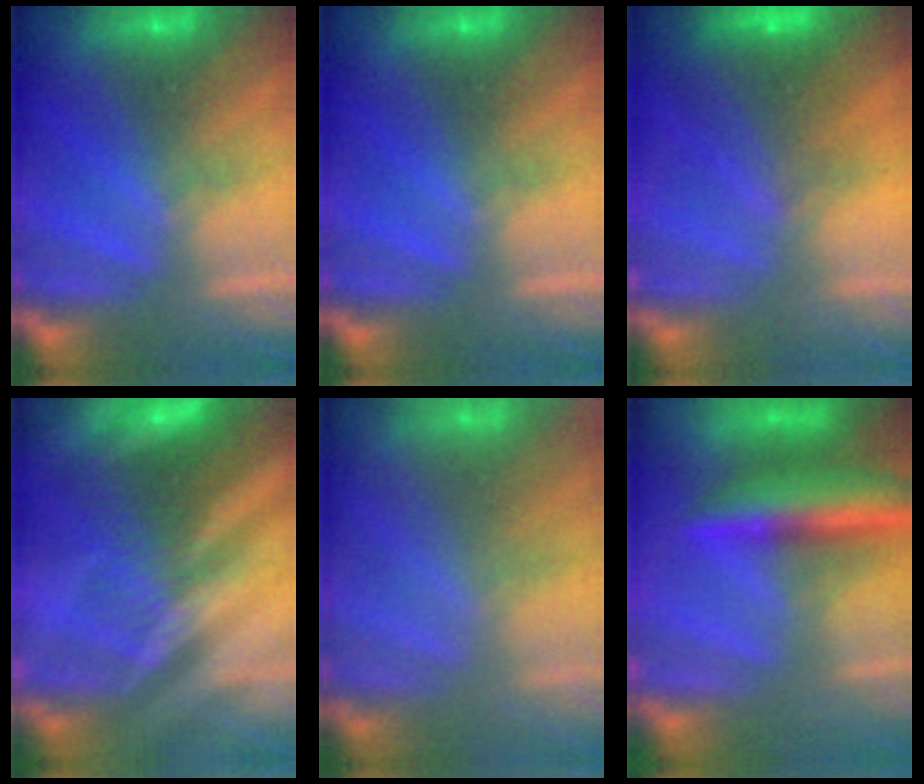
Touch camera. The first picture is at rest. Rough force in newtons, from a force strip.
{"total": 0.0}
{"total": 7.0}
{"total": 3.2}
{"total": 1.4}
{"total": 5.8}